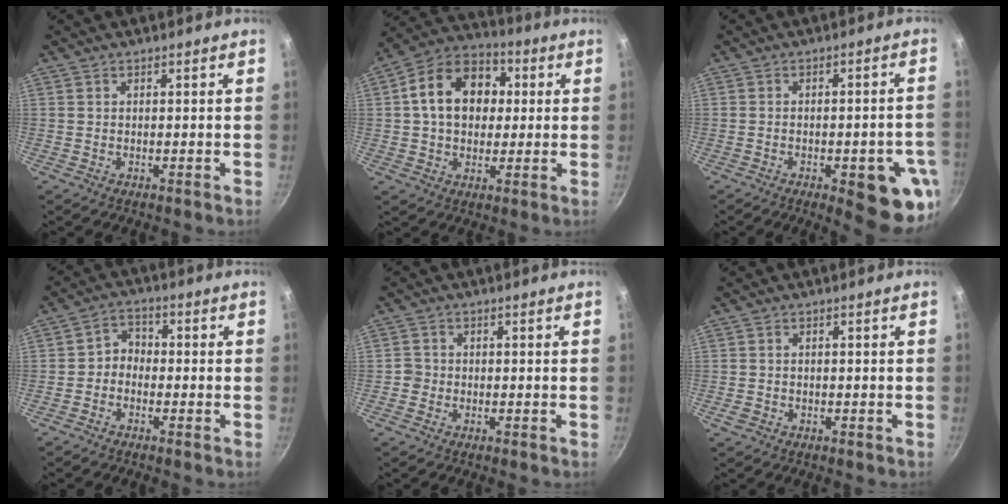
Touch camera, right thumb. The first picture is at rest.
{"total": 15.2, "force": [2.3, 11.4, 9.8], "torque": [-0.130, 0.026, 0.021]}
{"total": 12.8, "force": [-4.7, 4.3, 11.1], "torque": [-0.105, 0.013, -0.057]}
{"total": 3.4, "force": [-1.3, 2.7, 1.6], "torque": [-0.012, 0.023, -0.035]}
{"total": 1.9, "force": [-0.6, 1.7, 0.2], "torque": [0.007, 0.009, -0.012]}
{"total": 1.6, "force": [-0.7, 1.3, 0.8], "torque": [-0.015, 0.001, -0.009]}